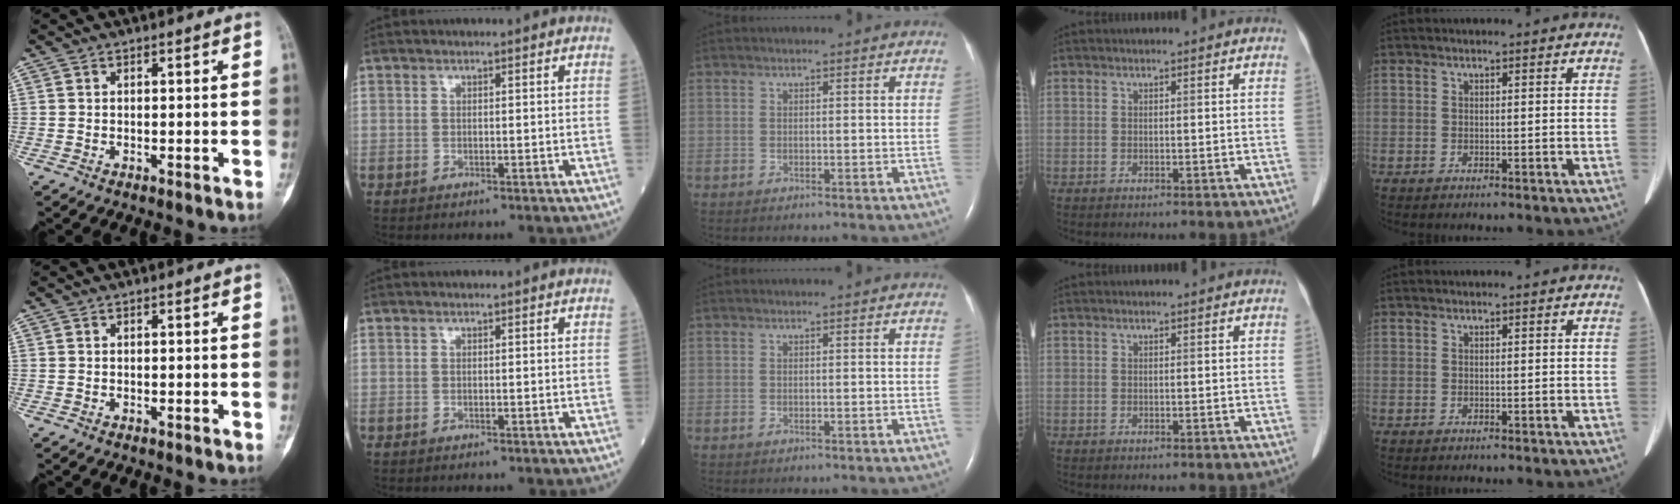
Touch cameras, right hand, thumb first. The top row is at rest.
{}